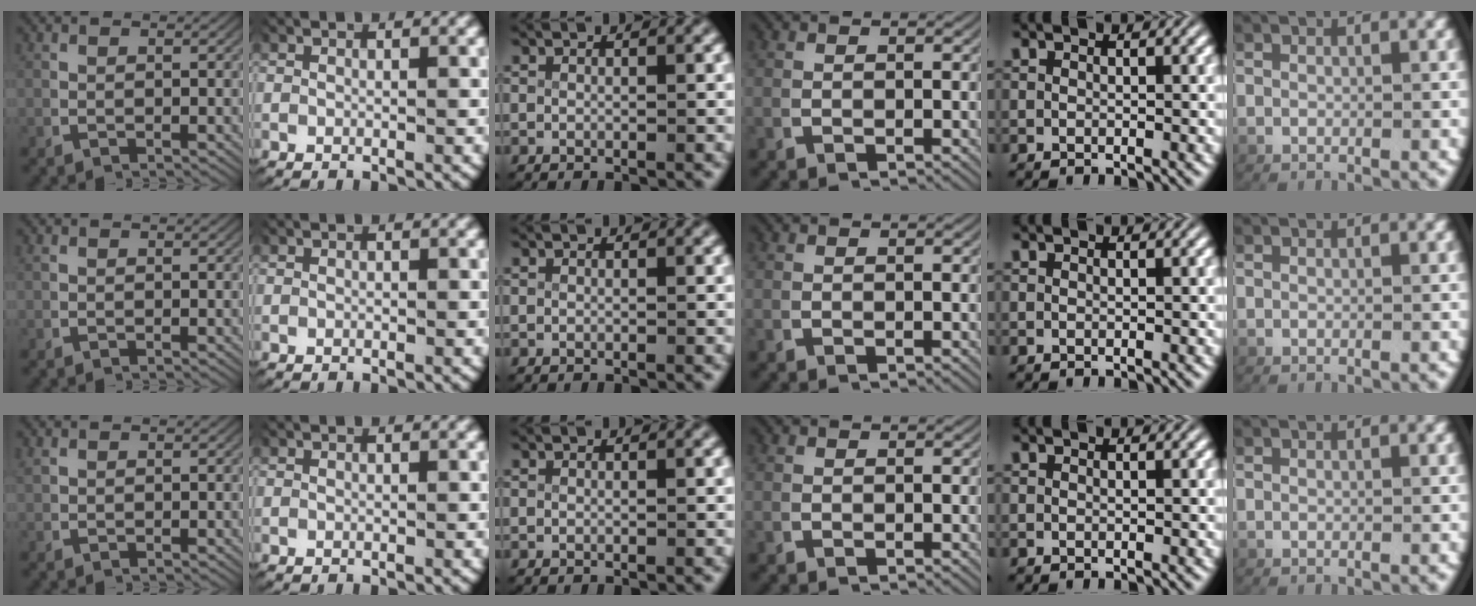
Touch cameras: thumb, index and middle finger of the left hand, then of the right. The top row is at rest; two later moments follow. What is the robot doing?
{"motion": "lift_and_place", "object": "paper"}